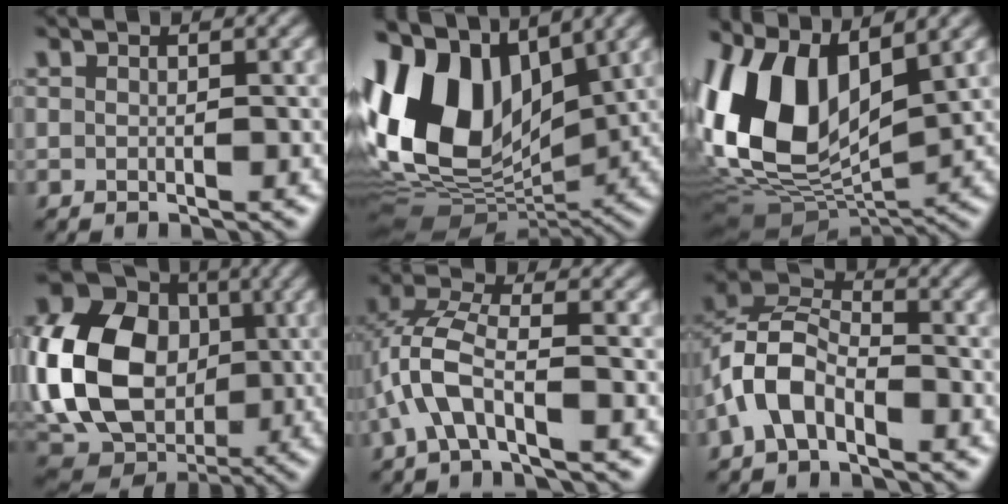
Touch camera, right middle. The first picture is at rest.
{"total": 15.7, "force": [3.2, 10.1, 11.6], "torque": [-0.254, 0.030, 0.044]}
{"total": 13.0, "force": [3.4, 7.4, 10.2], "torque": [-0.221, 0.001, 0.054]}
{"total": 15.4, "force": [0.5, 12.3, 9.3], "torque": [-0.203, 0.010, 0.005]}
{"total": 5.1, "force": [-1.9, 2.0, 4.3], "torque": [-0.101, 0.016, -0.046]}
{"total": 5.7, "force": [-2.7, 3.2, 3.9], "torque": [-0.078, 0.015, -0.061]}